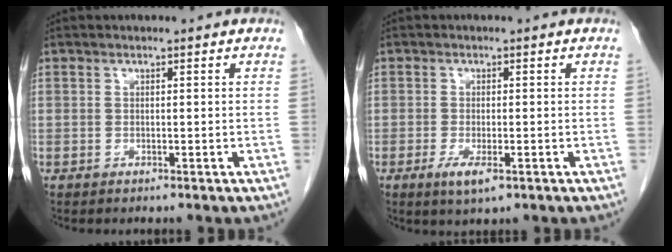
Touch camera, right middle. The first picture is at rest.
{"total": 3.4, "force": [-1.6, 0.9, 2.9], "torque": [-0.056, -0.007, -0.023]}